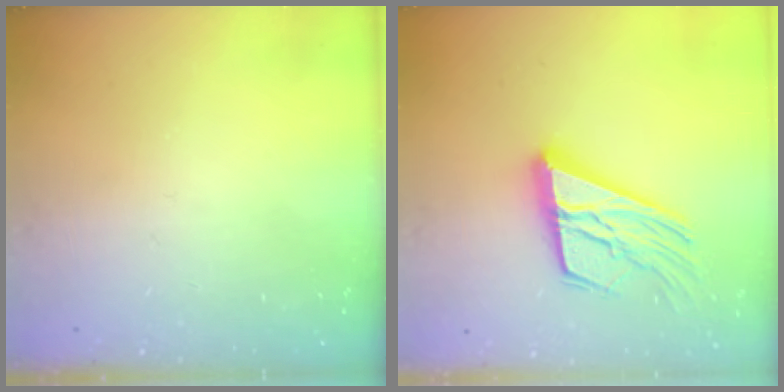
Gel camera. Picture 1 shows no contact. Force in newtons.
{"total": 19.1, "press": 19.0, "slide": 2.5}